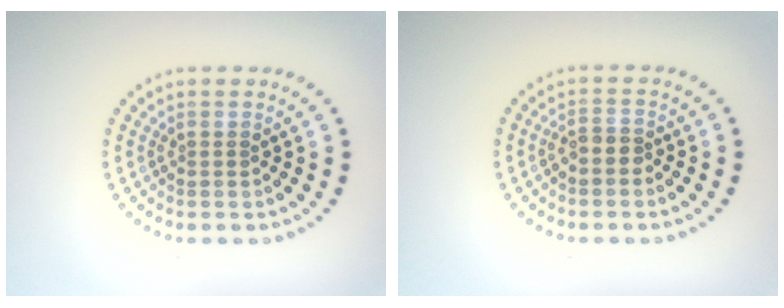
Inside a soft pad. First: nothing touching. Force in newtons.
{"total": 1.7, "press": 1.5, "slide": 0.9}